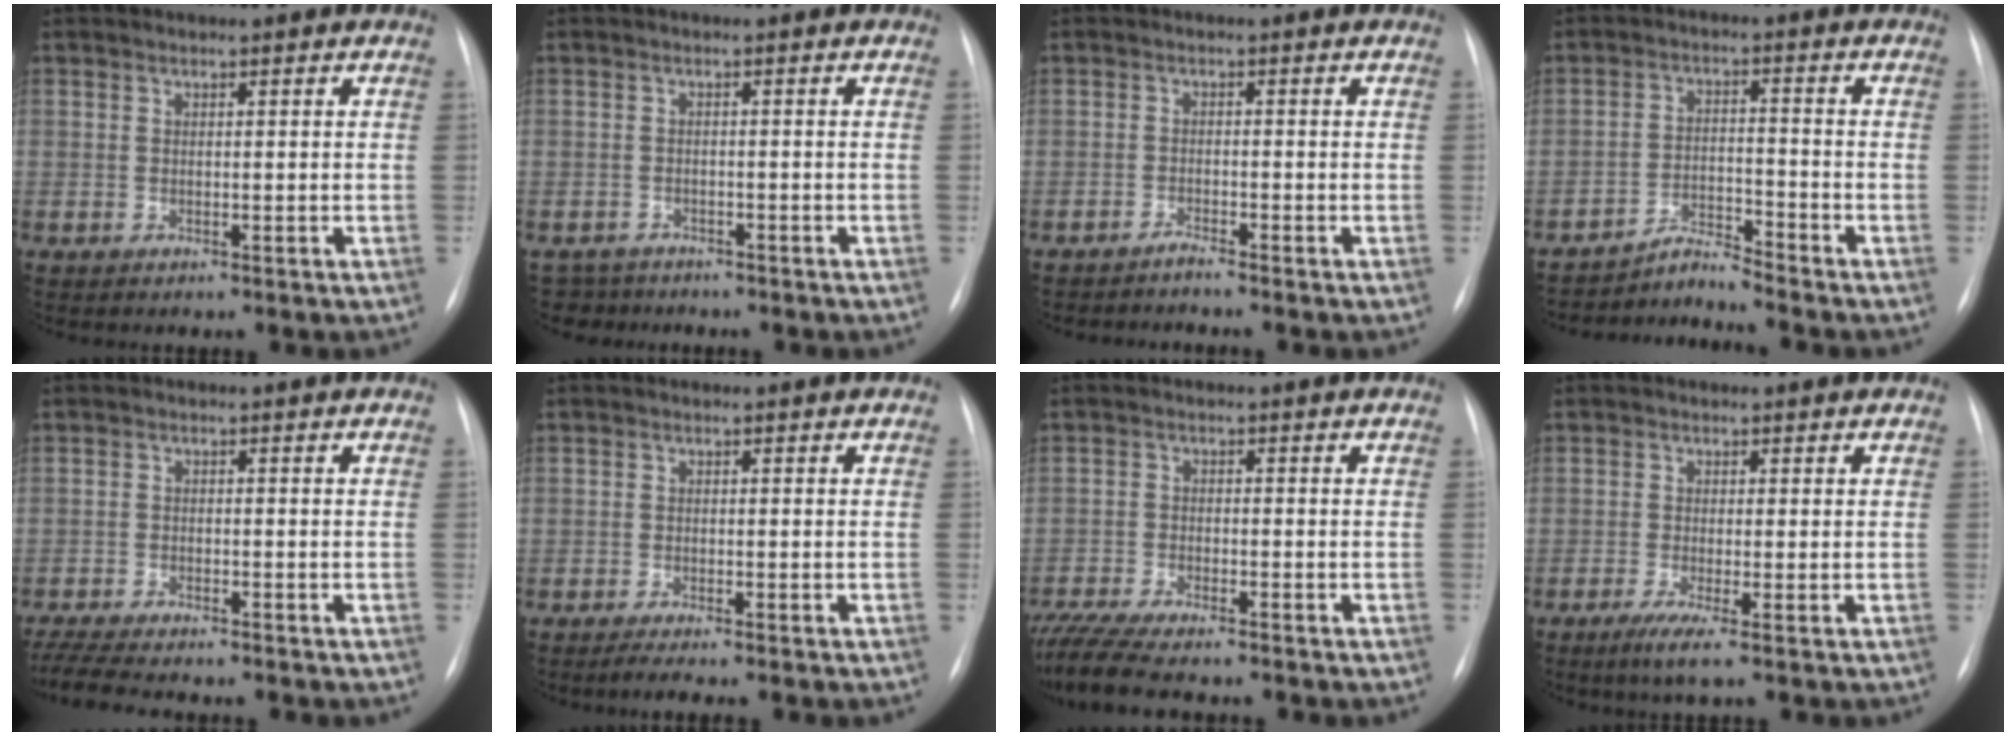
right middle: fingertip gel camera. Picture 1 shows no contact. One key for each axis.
{"total": 3.7, "fx": -3.2, "fy": 1.6, "fz": -0.9, "tx": 0.014, "ty": -0.004, "tz": -0.056}
{"total": 1.3, "fx": -1.2, "fy": -0.5, "fz": 0.1, "tx": 0.003, "ty": -0.003, "tz": -0.020}
{"total": 4.3, "fx": -4.0, "fy": -1.6, "fz": -0.8, "tx": 0.011, "ty": -0.013, "tz": -0.067}
{"total": 9.5, "fx": -8.3, "fy": 1.3, "fz": 4.4, "tx": -0.075, "ty": -0.014, "tz": -0.130}
{"total": 2.2, "fx": -1.8, "fy": 0.0, "fz": 1.2, "tx": -0.031, "ty": -0.008, "tz": -0.031}
{"total": 10.4, "fx": -9.1, "fy": 1.1, "fz": 5.0, "tx": -0.089, "ty": -0.017, "tz": -0.147}
{"total": 2.9, "fx": -1.5, "fy": -0.2, "fz": 2.4, "tx": -0.046, "ty": -0.012, "tz": -0.030}